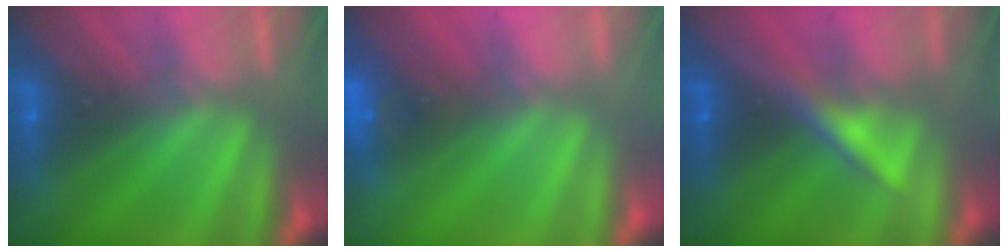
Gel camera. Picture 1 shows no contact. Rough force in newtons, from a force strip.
{"total": 4.8}
{"total": 3.5}